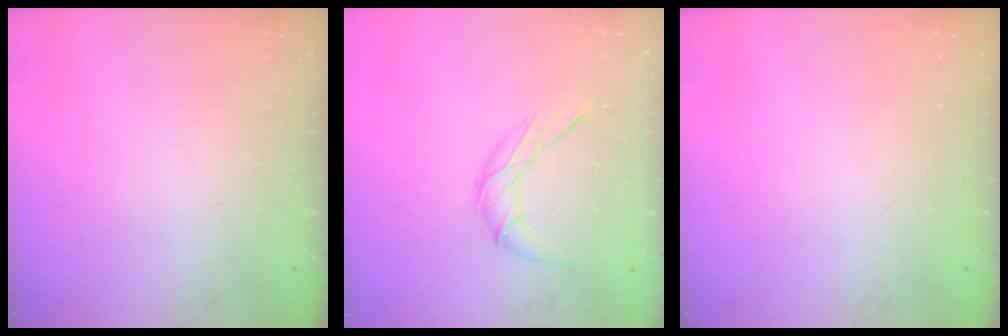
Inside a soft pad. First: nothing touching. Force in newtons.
{"total": 7.9, "press": 7.9, "slide": 0.2}
{"total": 0.0}